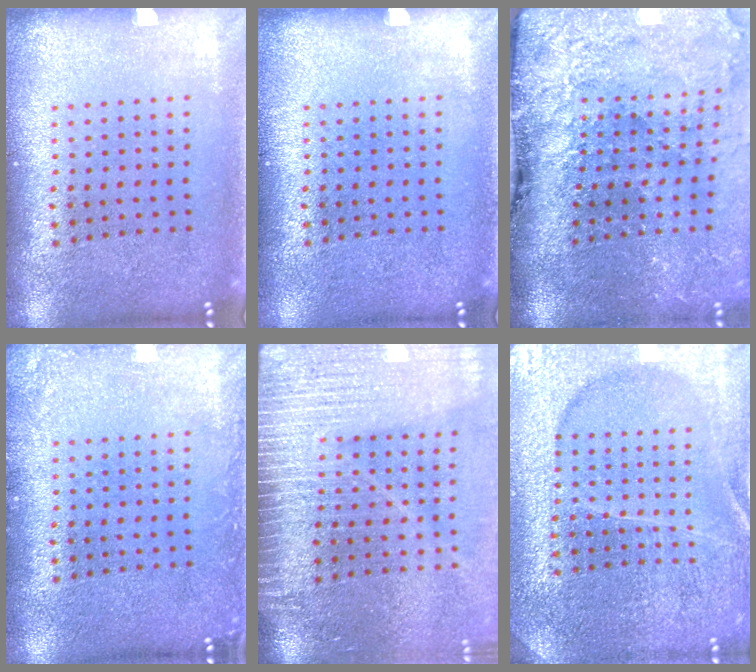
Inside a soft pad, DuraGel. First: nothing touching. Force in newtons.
{"total": 0.0}
{"total": 4.9, "press": 3.8, "slide": 3.2}
{"total": 1.3, "press": 1.3, "slide": 0.1}
{"total": 4.2, "press": 3.6, "slide": 2.1}
{"total": 4.1, "press": 4.0, "slide": 1.2}